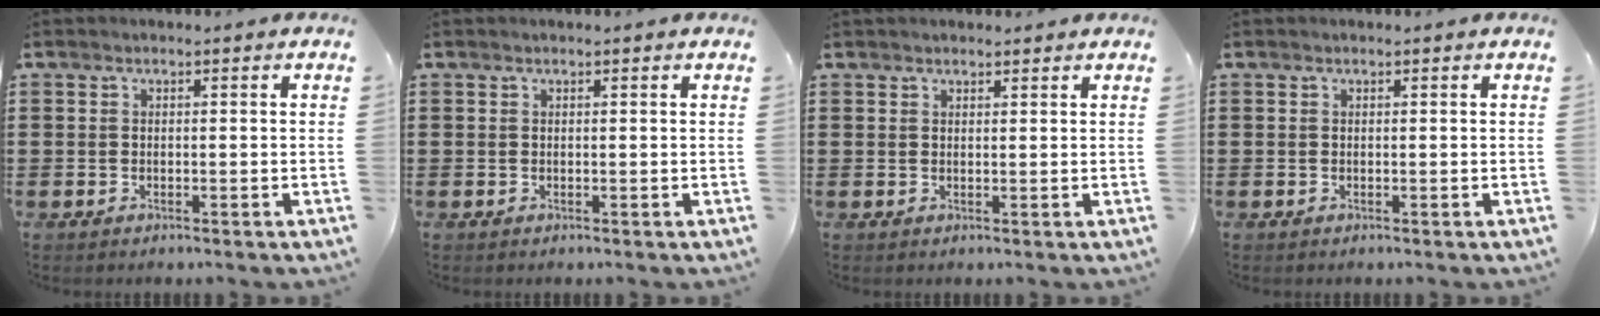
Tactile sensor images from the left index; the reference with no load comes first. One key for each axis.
{"total": 0.0}
{"total": 1.2, "fx": 1.2, "fy": 0.3, "fz": 0.2, "tx": -0.005, "ty": 0.002, "tz": 0.022}
{"total": 0.0}